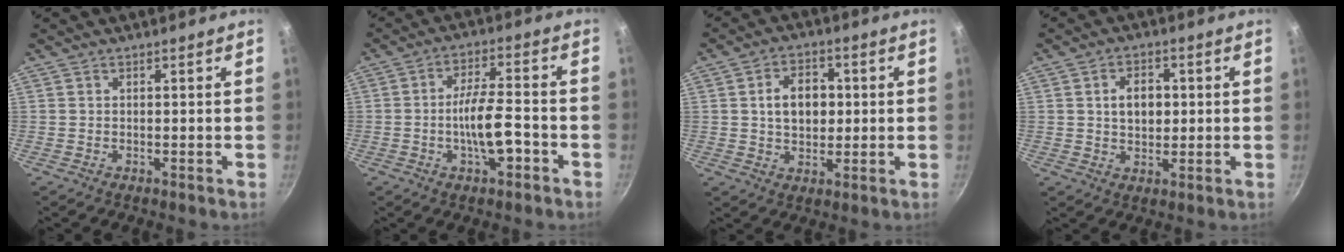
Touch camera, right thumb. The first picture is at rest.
{"total": 9.2, "force": [-3.1, 3.2, 8.0], "torque": [-0.128, 0.027, -0.055]}
{"total": 8.8, "force": [1.1, 6.2, 6.2], "torque": [-0.076, 0.009, 0.014]}
{"total": 6.5, "force": [0.9, 4.4, 4.6], "torque": [-0.056, 0.005, 0.014]}